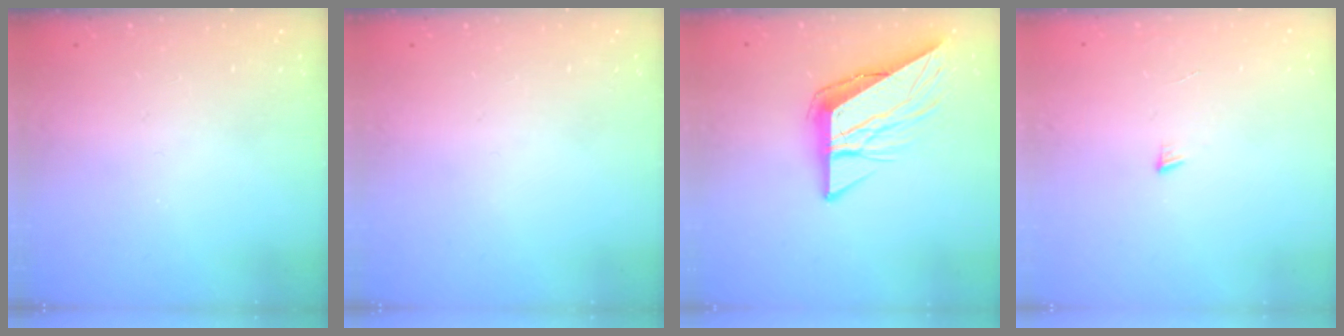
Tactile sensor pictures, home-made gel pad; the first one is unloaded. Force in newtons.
{"total": 0.0}
{"total": 10.6, "press": 10.5, "slide": 1.3}
{"total": 3.0, "press": 3.0, "slide": 0.3}